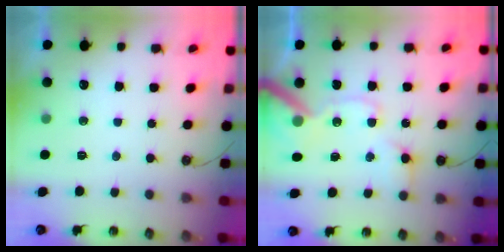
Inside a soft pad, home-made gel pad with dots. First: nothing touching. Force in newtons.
{"total": 13.7, "press": 13.6, "slide": 2.0}